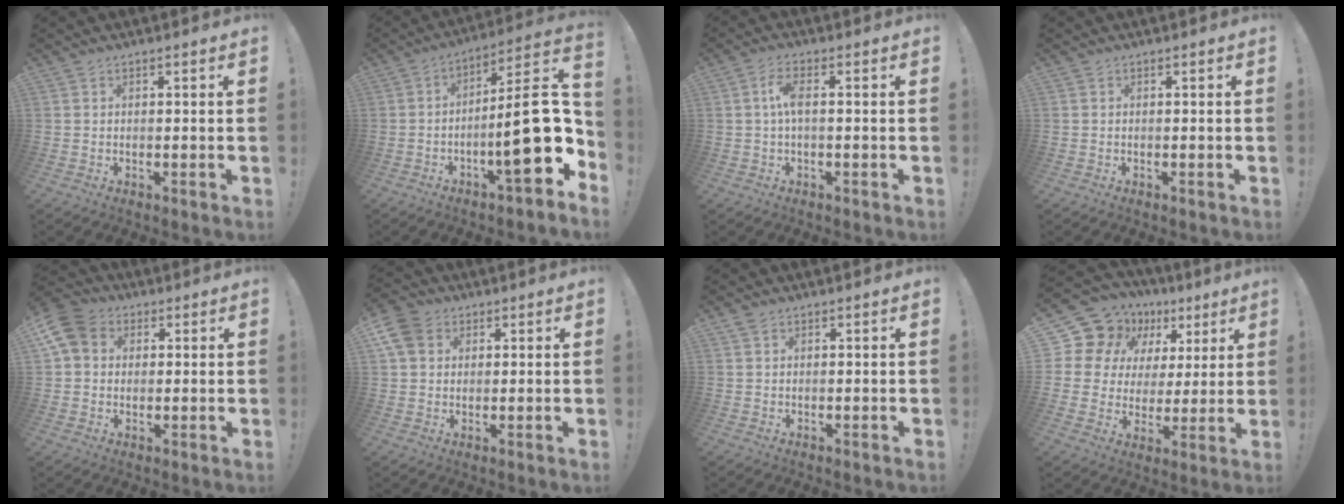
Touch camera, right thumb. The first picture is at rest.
{"total": 22.8, "force": [-3.3, 6.3, 21.6], "torque": [-0.318, 0.011, -0.046]}
{"total": 4.8, "force": [0.2, 1.5, 4.6], "torque": [-0.096, 0.005, 0.001]}
{"total": 0.0}
{"total": 9.4, "force": [2.7, 7.9, 4.3], "torque": [-0.085, 0.002, 0.056]}
{"total": 8.5, "force": [3.6, 6.9, 3.5], "torque": [-0.069, -0.005, 0.076]}
{"total": 1.1, "force": [0.8, 0.7, 0.3], "torque": [0.001, -0.003, 0.013]}
{"total": 13.6, "force": [7.6, 10.4, 4.5], "torque": [-0.082, -0.050, 0.158]}